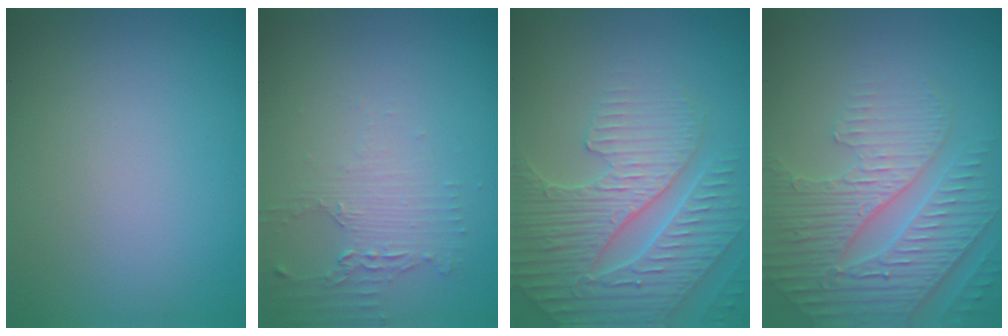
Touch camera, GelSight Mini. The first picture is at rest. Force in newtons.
{"total": 2.0, "press": 1.6, "slide": 1.1}
{"total": 5.0, "press": 4.8, "slide": 1.2}
{"total": 5.1, "press": 4.6, "slide": 2.3}